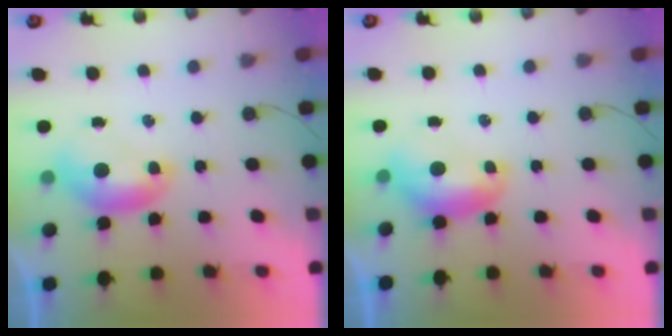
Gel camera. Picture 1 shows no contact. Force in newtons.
{"total": 0.5, "press": 0.5, "slide": 0.2}